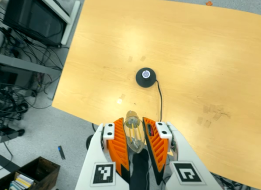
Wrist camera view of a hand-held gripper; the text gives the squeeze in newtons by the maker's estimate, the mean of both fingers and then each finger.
{"total": 12.5, "left": 12.8, "right": 12.3}